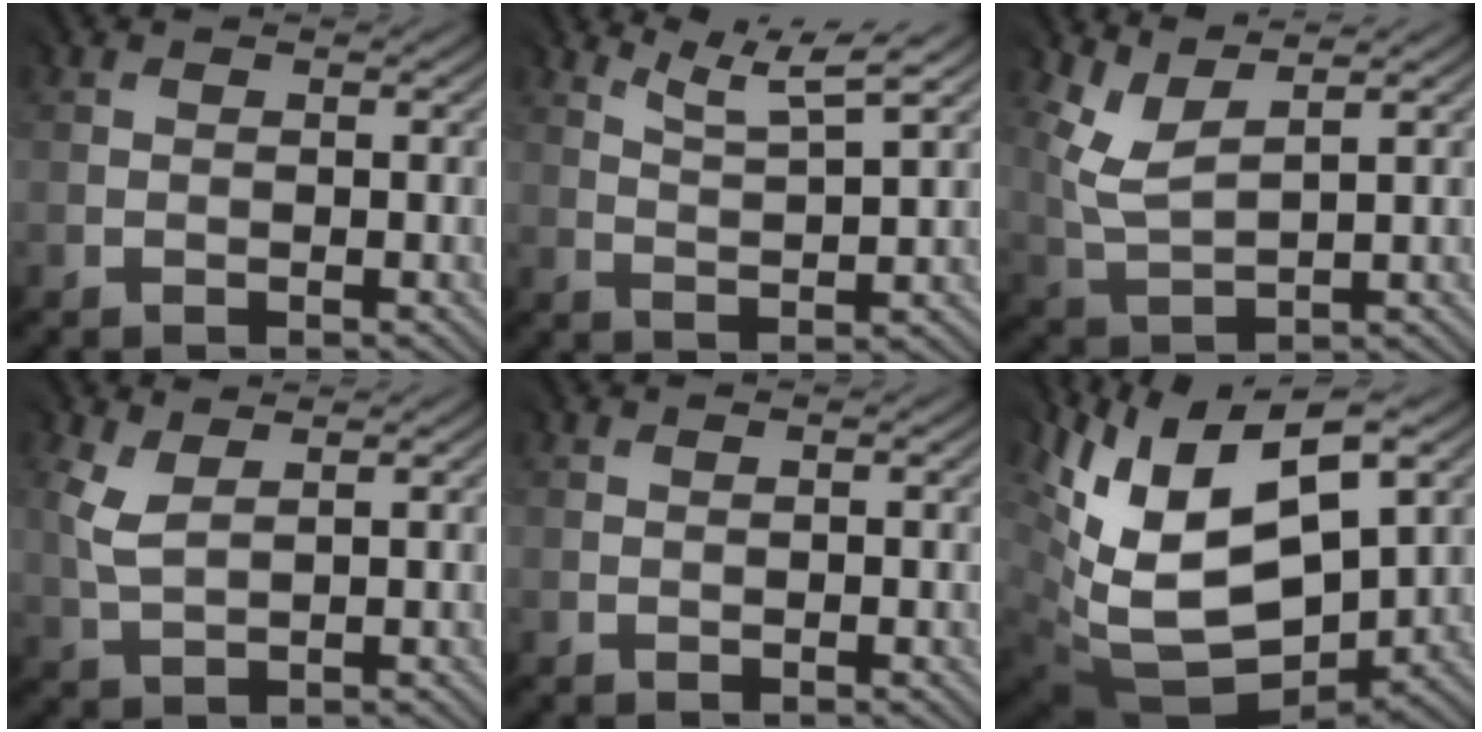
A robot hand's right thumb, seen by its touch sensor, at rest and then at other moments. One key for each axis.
{"total": 5.4, "fx": 4.2, "fy": 0.4, "fz": 3.3, "tx": -0.064, "ty": 0.002, "tz": 0.087}
{"total": 4.4, "fx": 3.4, "fy": 1.1, "fz": 2.5, "tx": -0.071, "ty": -0.001, "tz": 0.080}
{"total": 2.3, "fx": 1.5, "fy": 0.8, "fz": 1.5, "tx": -0.054, "ty": 0.003, "tz": 0.036}
{"total": 0.0}
{"total": 15.1, "fx": 4.3, "fy": 9.2, "fz": 11.2, "tx": -0.236, "ty": -0.014, "tz": 0.107}